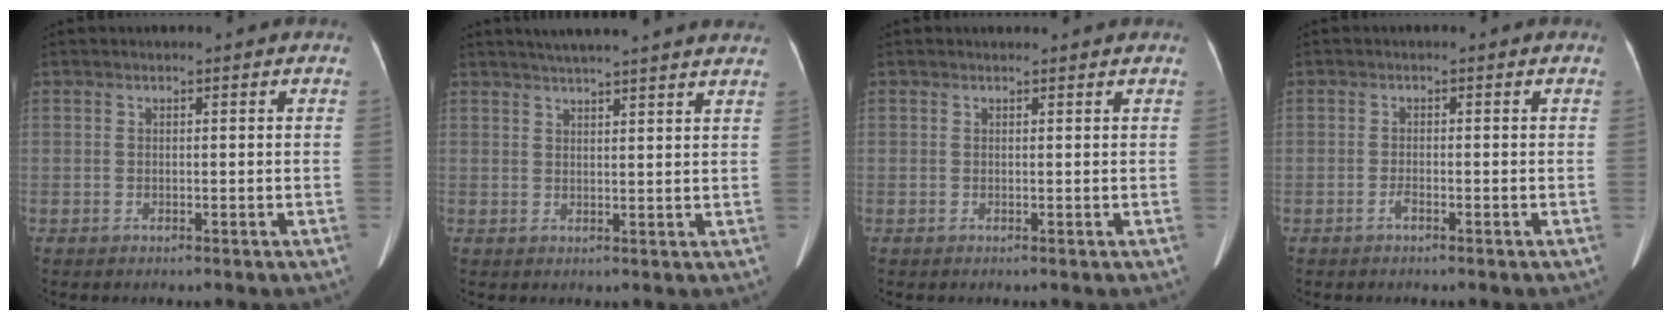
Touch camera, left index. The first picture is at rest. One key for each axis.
{"total": 15.3, "fx": 13.7, "fy": 0.3, "fz": 6.8, "tx": -0.108, "ty": 0.022, "tz": 0.170}
{"total": 1.3, "fx": 1.2, "fy": 0.3, "fz": 0.1, "tx": -0.013, "ty": 0.010, "tz": 0.013}
{"total": 1.2, "fx": -1.1, "fy": 0.1, "fz": 0.5, "tx": -0.014, "ty": -0.007, "tz": -0.016}